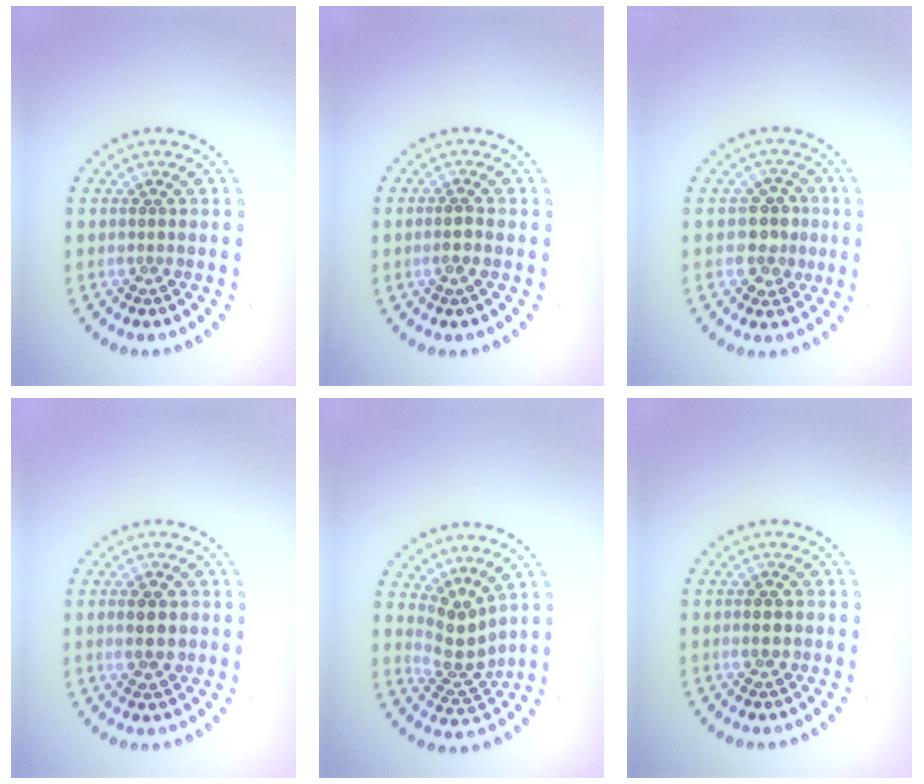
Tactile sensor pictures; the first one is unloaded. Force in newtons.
{"total": 1.0, "press": 0.9, "slide": 0.5}
{"total": 2.8, "press": 2.7, "slide": 0.9}
{"total": 2.8, "press": 2.8, "slide": 0.2}
{"total": 3.4, "press": 2.8, "slide": 1.9}
{"total": 2.1, "press": 2.1, "slide": 0.1}